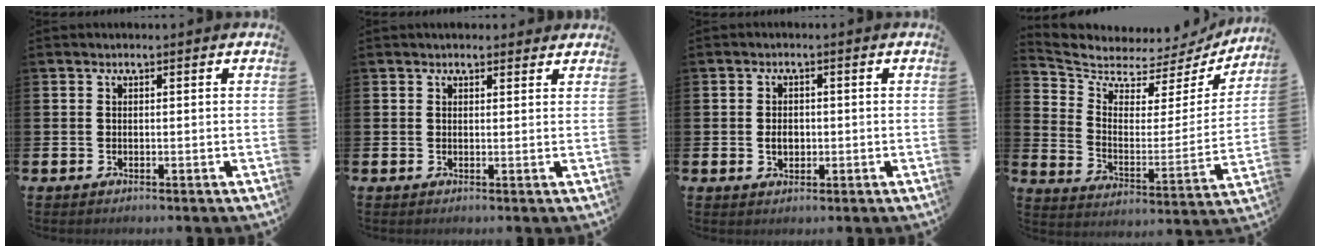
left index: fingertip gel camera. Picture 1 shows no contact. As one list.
[{"total": 1.7, "force": [1.7, 0.5, 0.1], "torque": [0.003, -0.002, 0.029]}, {"total": 2.3, "force": [-0.1, 1.7, 1.5], "torque": [-0.011, -0.001, -0.009]}, {"total": 5.1, "force": [4.4, 2.5, 0.9], "torque": [-0.052, -0.043, 0.068]}]